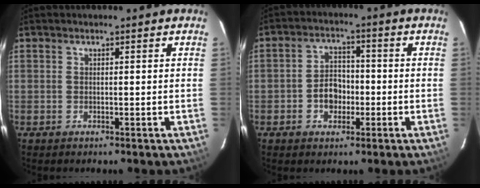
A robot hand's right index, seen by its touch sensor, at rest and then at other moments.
{"total": 5.7, "force": [-1.7, 4.4, 3.2], "torque": [-0.062, 0.015, -0.025]}